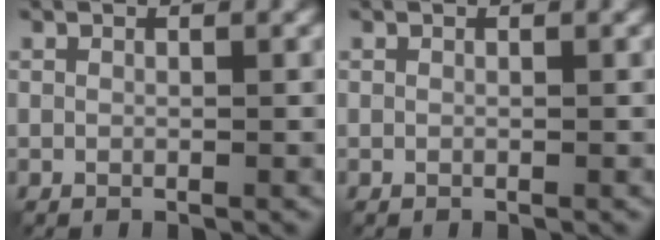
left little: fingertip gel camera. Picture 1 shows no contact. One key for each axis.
{"total": 0.0}